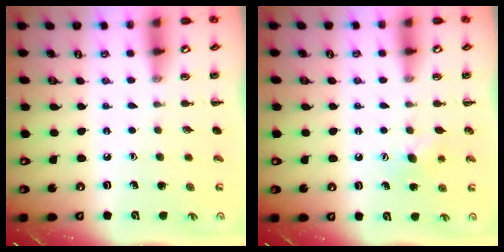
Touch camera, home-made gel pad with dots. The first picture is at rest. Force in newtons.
{"total": 6.5, "press": 6.3, "slide": 1.5}